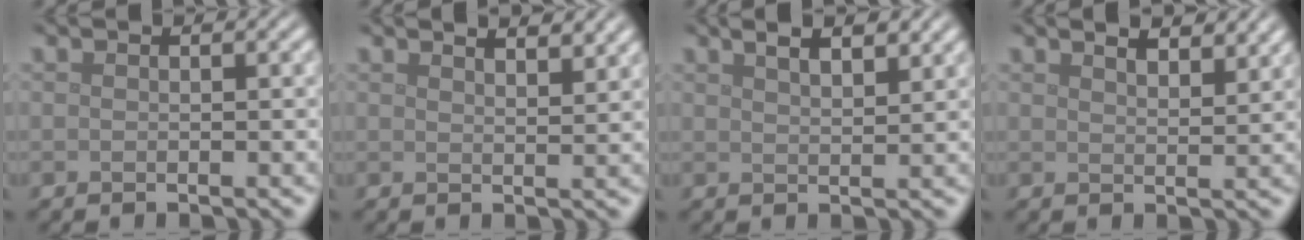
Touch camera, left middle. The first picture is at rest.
{"total": 4.2, "force": [3.3, 1.3, 2.2], "torque": [-0.007, 0.016, 0.021]}
{"total": 5.0, "force": [3.4, 1.9, 3.1], "torque": [-0.027, 0.026, 0.024]}
{"total": 4.7, "force": [3.6, 1.6, 2.5], "torque": [-0.021, 0.018, 0.025]}